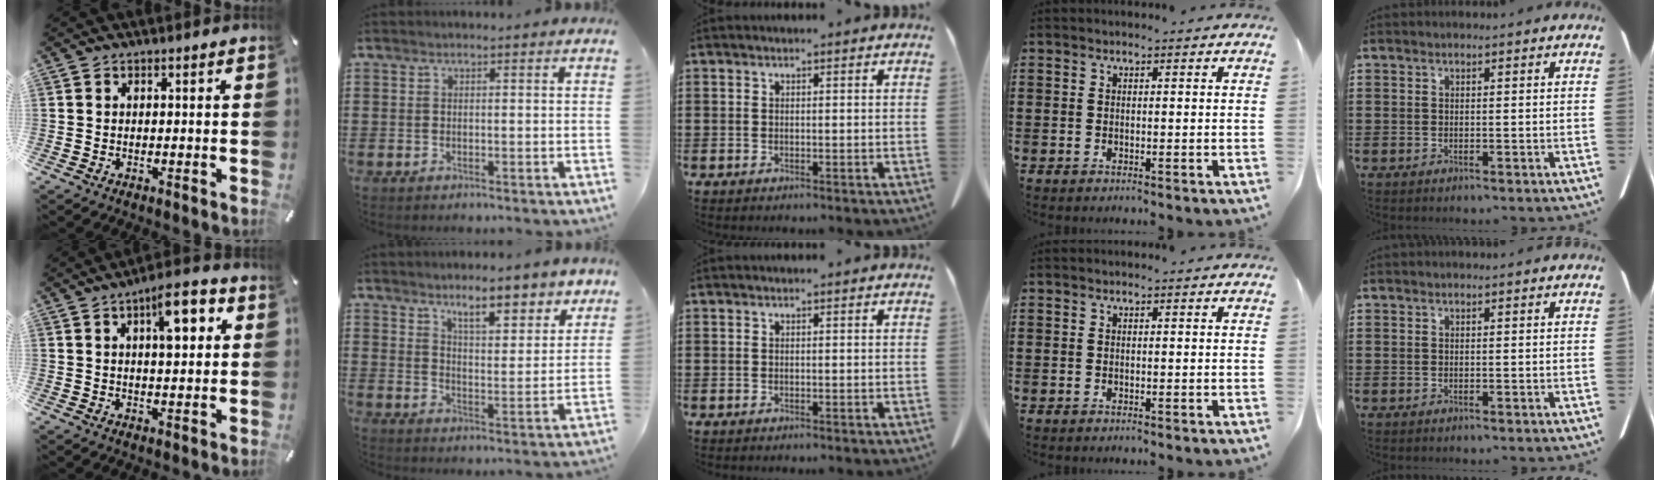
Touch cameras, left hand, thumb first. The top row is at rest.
{"thumb": {"total": 8.7, "force": [3.4, 3.5, 7.3], "torque": [-0.099, -0.010, 0.048]}, "index": {"total": 7.3, "force": [6.2, 1.5, 3.5], "torque": [-0.056, -0.033, 0.104]}}